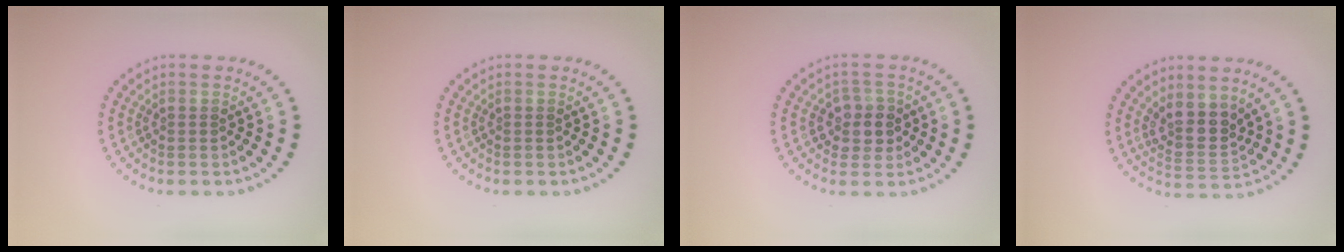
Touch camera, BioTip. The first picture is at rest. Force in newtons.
{"total": 0.0}
{"total": 2.6, "press": 2.4, "slide": 0.9}
{"total": 3.4, "press": 2.7, "slide": 2.0}